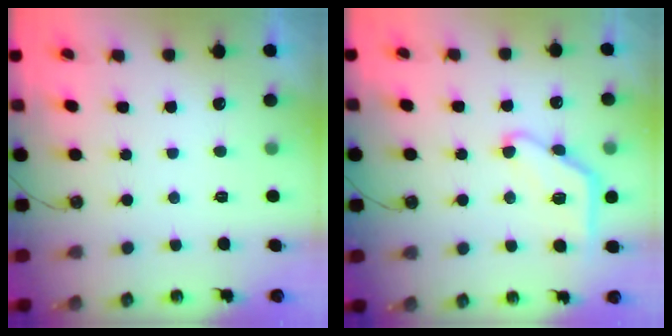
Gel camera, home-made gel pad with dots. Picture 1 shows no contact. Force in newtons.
{"total": 11.7, "press": 11.7, "slide": 0.7}